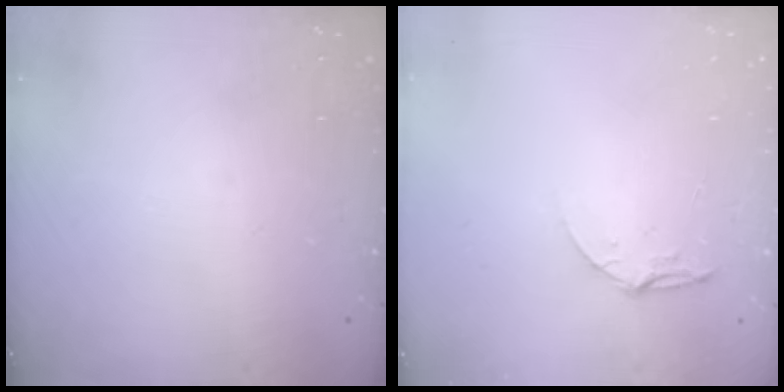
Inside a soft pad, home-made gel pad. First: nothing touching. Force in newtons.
{"total": 5.3, "press": 5.3, "slide": 0.5}